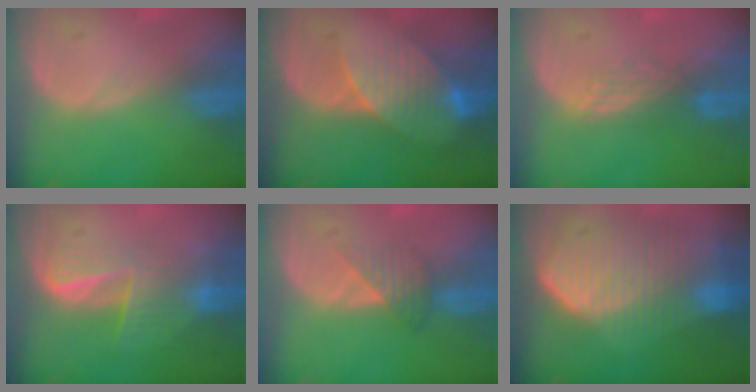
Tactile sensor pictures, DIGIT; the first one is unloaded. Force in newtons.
{"total": 8.5, "press": 7.5, "slide": 3.8}
{"total": 2.9, "press": 2.4, "slide": 1.6}
{"total": 6.0, "press": 5.6, "slide": 2.1}
{"total": 3.3, "press": 3.2, "slide": 1.0}
{"total": 10.7, "press": 9.4, "slide": 5.2}